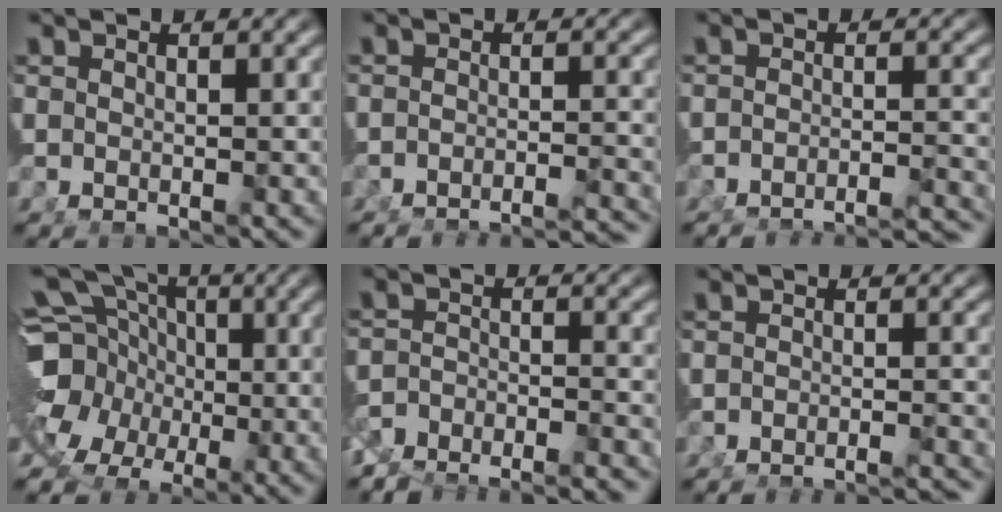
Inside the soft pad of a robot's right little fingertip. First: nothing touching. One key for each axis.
{"total": 7.8, "fx": -7.6, "fy": 1.1, "fz": 1.3, "tx": 0.005, "ty": -0.008, "tz": -0.120}
{"total": 9.9, "fx": -9.6, "fy": 1.8, "fz": 1.8, "tx": 0.000, "ty": -0.010, "tz": -0.149}
{"total": 15.0, "fx": -0.5, "fy": 13.1, "fz": 7.3, "tx": -0.149, "ty": -0.045, "tz": -0.012}
{"total": 7.8, "fx": -7.2, "fy": 2.5, "fz": 1.7, "tx": -0.010, "ty": -0.016, "tz": -0.116}
{"total": 5.1, "fx": -5.0, "fy": 0.3, "fz": 0.9, "tx": 0.004, "ty": -0.003, "tz": -0.081}